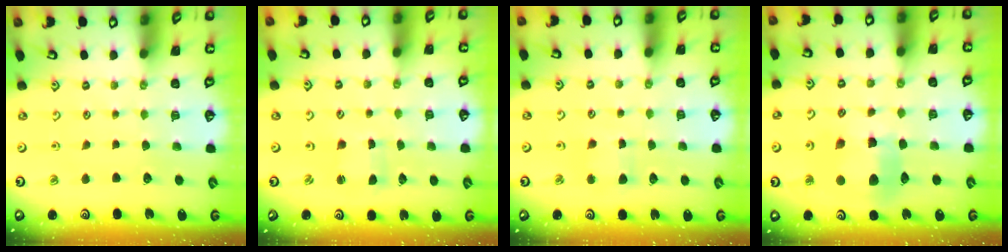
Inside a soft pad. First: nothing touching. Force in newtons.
{"total": 0.9, "press": 0.9, "slide": 0.1}
{"total": 3.7, "press": 3.6, "slide": 0.6}
{"total": 9.9, "press": 9.8, "slide": 1.3}